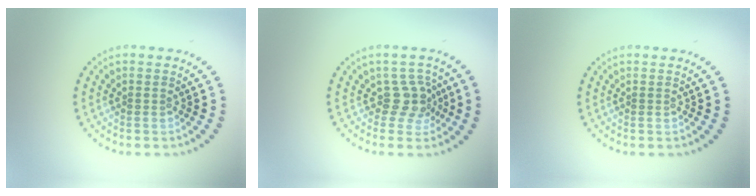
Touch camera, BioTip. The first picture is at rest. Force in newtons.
{"total": 2.5, "press": 1.9, "slide": 1.7}
{"total": 0.0}